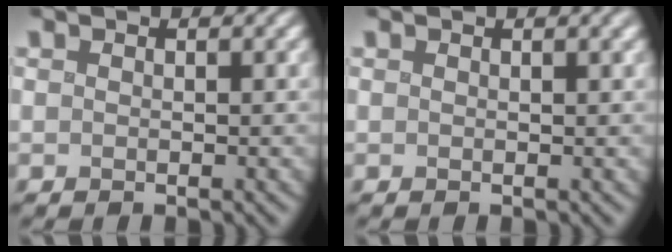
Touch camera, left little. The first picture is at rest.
{"total": 1.8, "force": [1.0, 0.7, 1.3], "torque": [-0.006, 0.010, 0.002]}